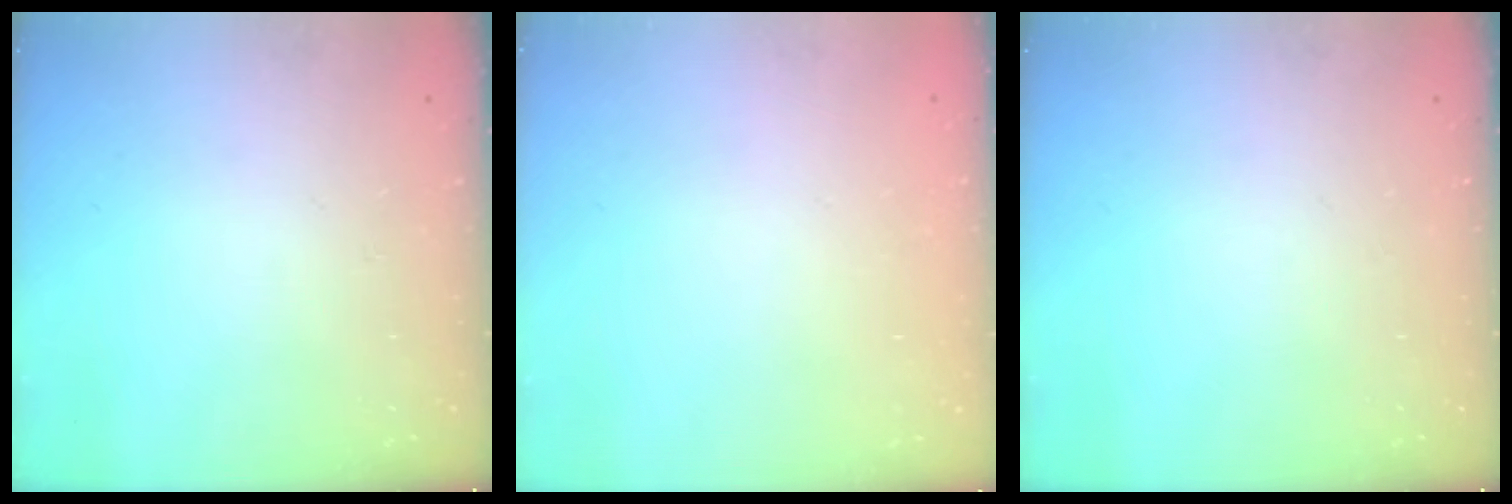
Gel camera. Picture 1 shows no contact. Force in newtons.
{"total": 2.2, "press": 2.2, "slide": 0.1}
{"total": 0.0}